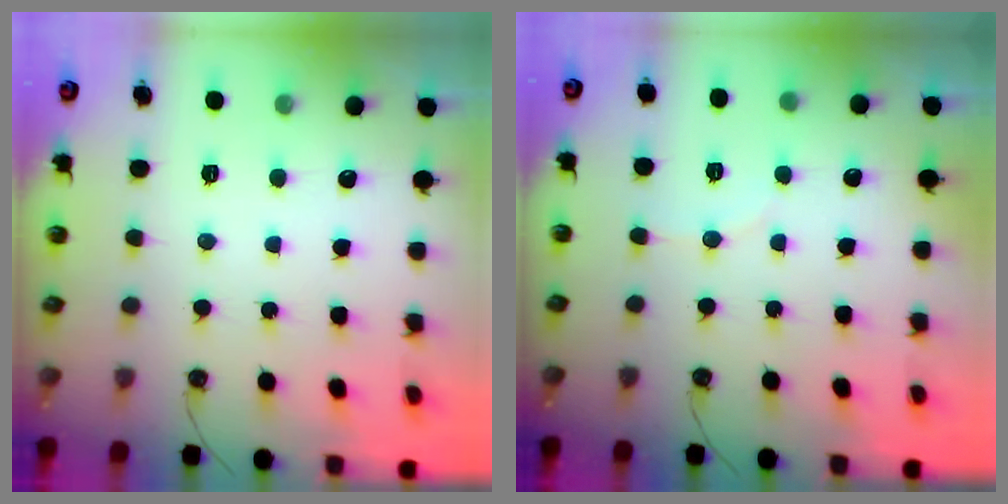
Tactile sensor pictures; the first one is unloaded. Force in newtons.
{"total": 3.1, "press": 3.0, "slide": 0.6}